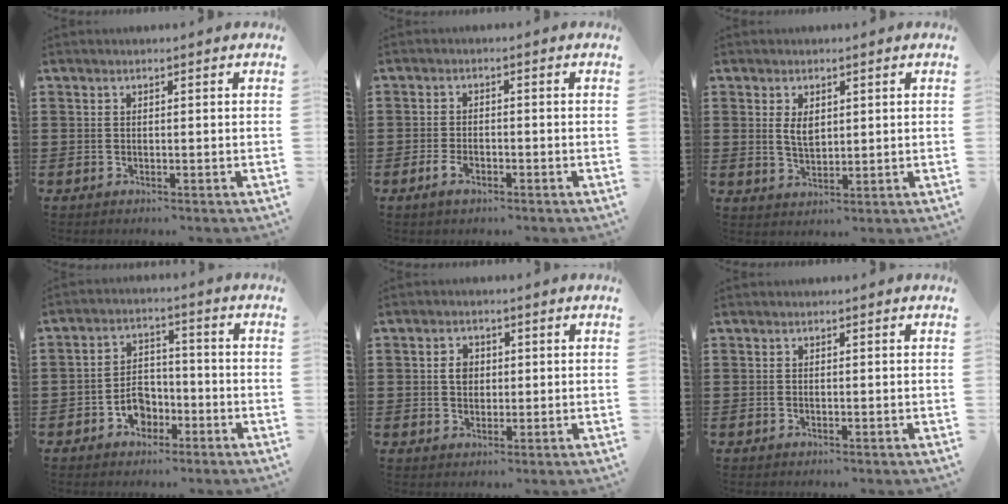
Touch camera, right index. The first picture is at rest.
{"total": 2.7, "force": [-1.3, 1.2, 2.0], "torque": [-0.045, -0.005, -0.026]}
{"total": 3.3, "force": [1.1, 1.8, 2.6], "torque": [-0.047, 0.003, 0.017]}
{"total": 4.8, "force": [-2.3, 3.3, 2.5], "torque": [-0.040, 0.003, -0.044]}
{"total": 2.8, "force": [0.3, 2.3, 1.7], "torque": [-0.039, 0.011, 0.004]}
{"total": 0.0}